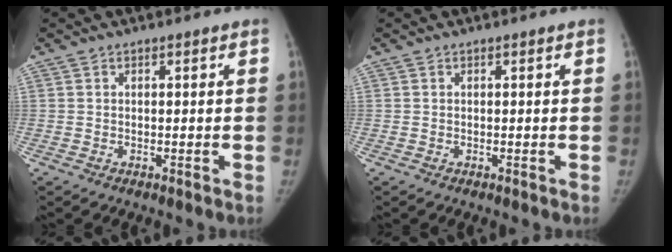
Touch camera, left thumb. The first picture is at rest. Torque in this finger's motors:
{"motor_torque": [0.00, 0.00, 0.13, -0.13, 0.00]}